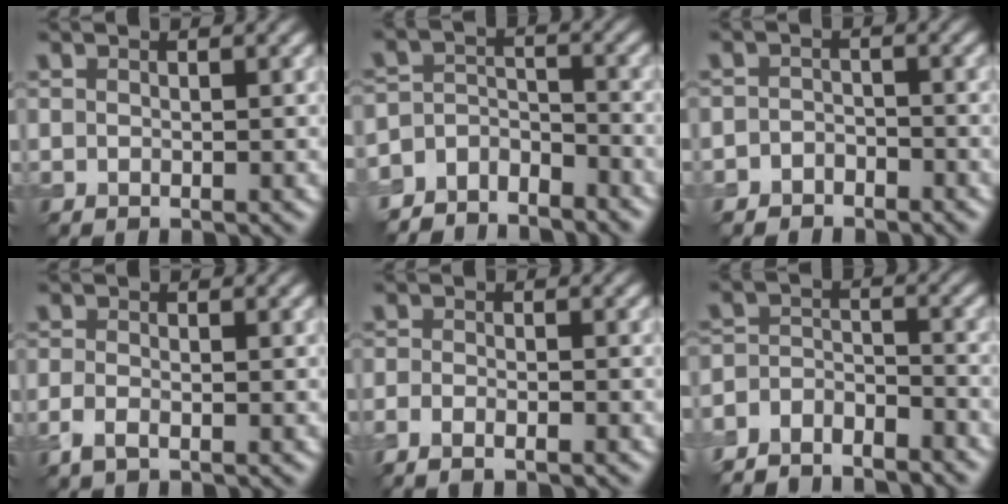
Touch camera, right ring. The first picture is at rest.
{"total": 5.0, "force": [-4.6, 1.9, 0.3], "torque": [-0.003, -0.010, -0.082]}
{"total": 1.6, "force": [-1.3, 0.8, -0.4], "torque": [0.014, 0.006, -0.029]}
{"total": 1.1, "force": [-0.6, 0.4, 0.9], "torque": [-0.021, -0.003, -0.016]}
{"total": 2.3, "force": [-1.7, 0.5, 1.4], "torque": [-0.030, -0.003, -0.032]}
{"total": 5.3, "force": [-5.0, 1.7, 0.9], "torque": [-0.019, -0.008, -0.094]}